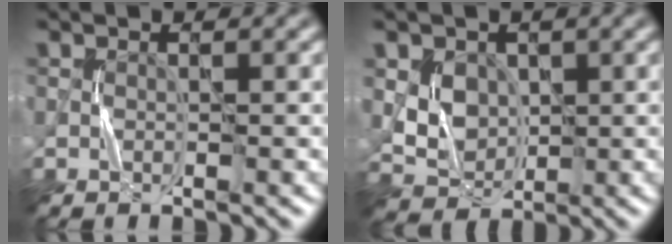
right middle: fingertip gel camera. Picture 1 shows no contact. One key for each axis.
{"total": 3.5, "fx": 0.9, "fy": 2.9, "fz": 1.6, "tx": -0.035, "ty": -0.008, "tz": 0.024}